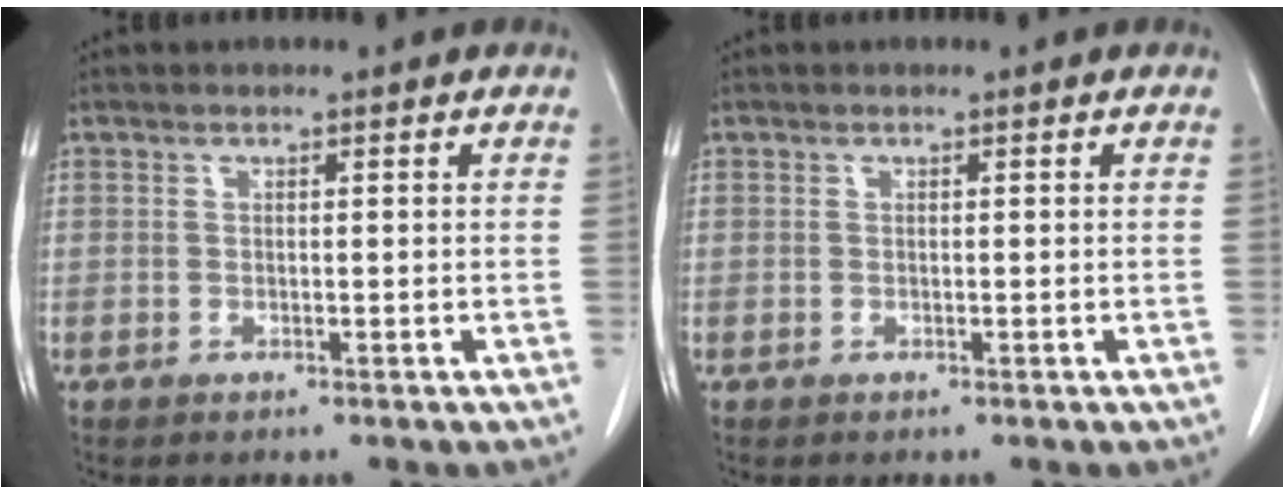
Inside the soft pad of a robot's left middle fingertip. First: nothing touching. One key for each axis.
{"total": 0.0}